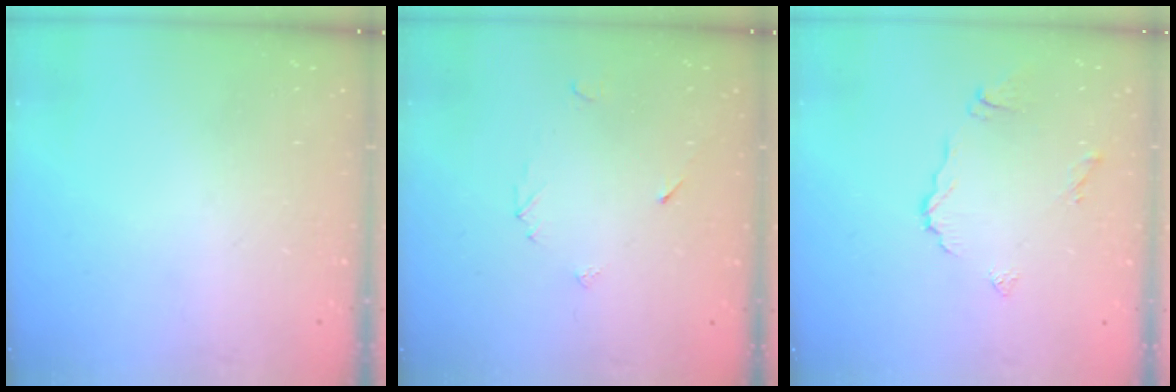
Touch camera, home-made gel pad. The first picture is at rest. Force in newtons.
{"total": 2.6, "press": 2.6, "slide": 0.2}
{"total": 6.4, "press": 6.4, "slide": 0.3}